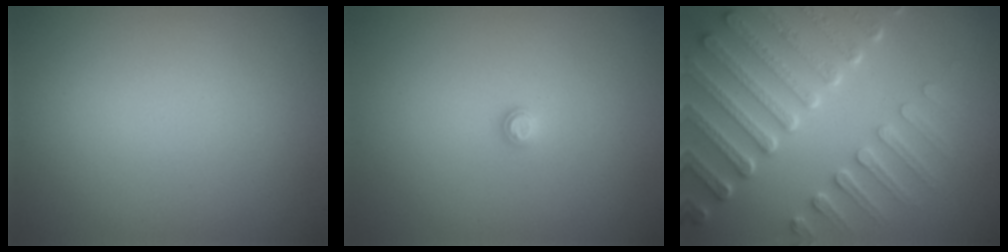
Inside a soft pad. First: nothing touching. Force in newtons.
{"total": 0.8, "press": 0.8, "slide": 0.1}
{"total": 8.0, "press": 6.1, "slide": 5.2}